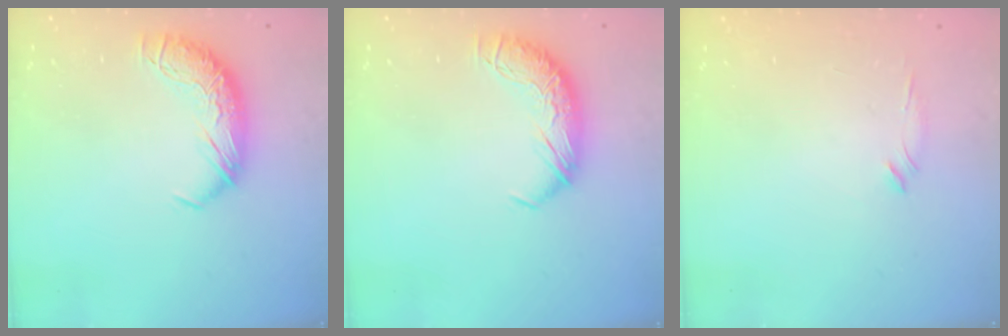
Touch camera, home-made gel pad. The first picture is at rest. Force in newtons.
{"total": 0.0}
{"total": 6.2, "press": 6.1, "slide": 1.2}